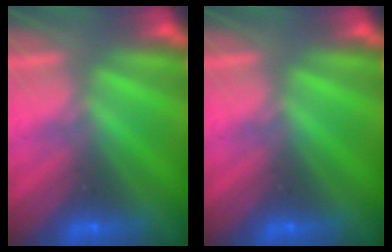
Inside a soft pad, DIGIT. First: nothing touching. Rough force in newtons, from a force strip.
{"total": 0.0}